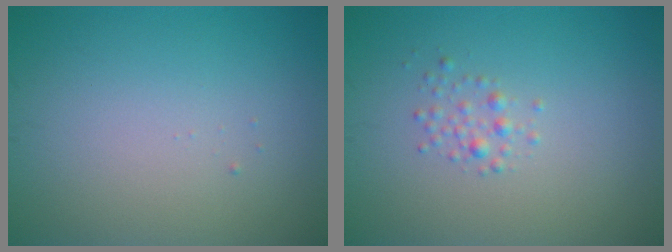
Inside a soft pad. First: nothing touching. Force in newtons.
{"total": 1.2, "press": 1.2, "slide": 0.1}